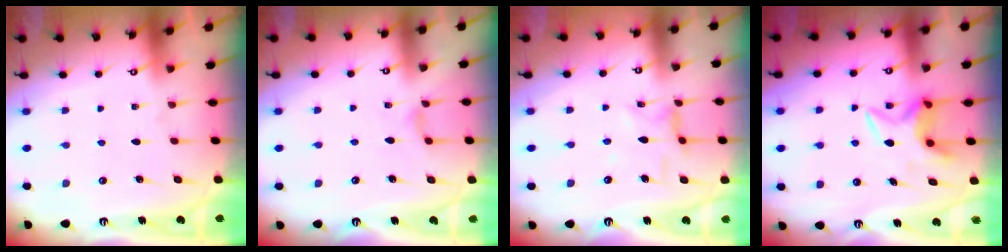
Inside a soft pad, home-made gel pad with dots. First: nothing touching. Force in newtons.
{"total": 2.5, "press": 2.4, "slide": 0.5}
{"total": 3.0, "press": 2.9, "slide": 0.4}
{"total": 5.9, "press": 5.8, "slide": 0.8}